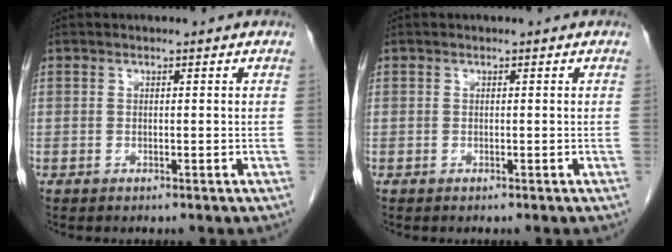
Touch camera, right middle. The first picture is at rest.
{"total": 0.0}